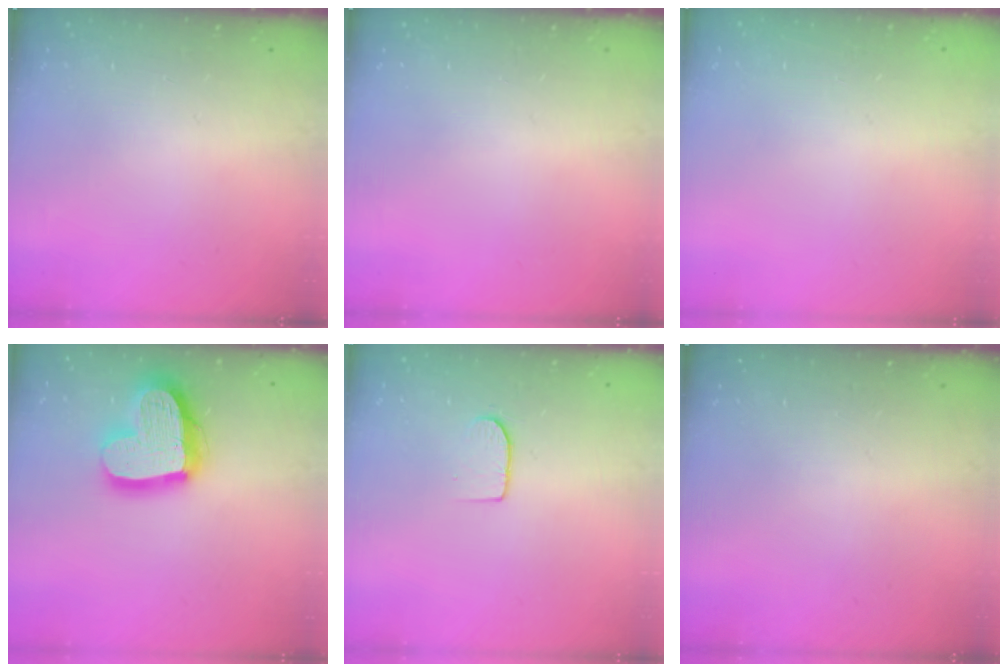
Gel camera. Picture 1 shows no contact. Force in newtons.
{"total": 0.0}
{"total": 0.0}
{"total": 20.2, "press": 20.1, "slide": 2.0}
{"total": 6.0, "press": 5.9, "slide": 0.6}
{"total": 0.0}